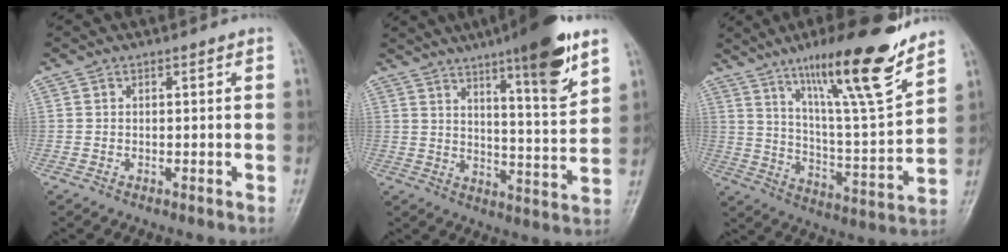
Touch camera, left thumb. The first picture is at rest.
{"total": 15.9, "force": [9.8, 2.5, 12.3], "torque": [-0.168, -0.056, 0.150]}
{"total": 20.5, "force": [14.2, 2.4, 14.6], "torque": [-0.207, -0.080, 0.234]}